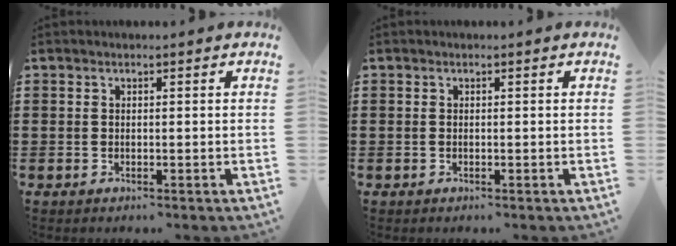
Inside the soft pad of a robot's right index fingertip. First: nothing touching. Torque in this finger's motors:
{"motor_torque": [-1.07, 1.02, -0.02, -0.01]}